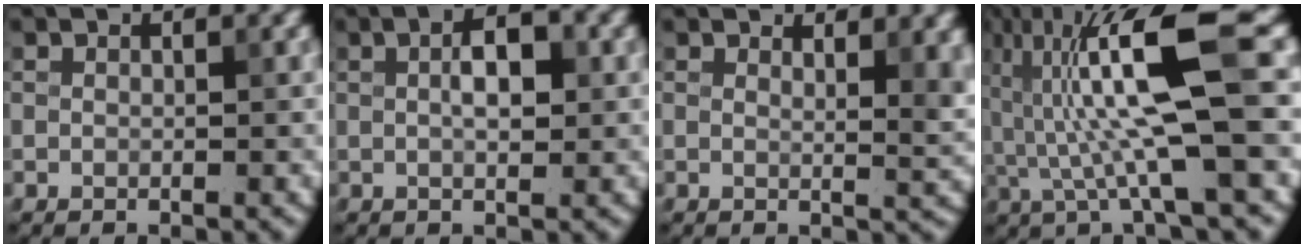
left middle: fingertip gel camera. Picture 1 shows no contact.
{"total": 3.2, "force": [0.5, 1.3, 2.8], "torque": [-0.055, 0.010, 0.006]}
{"total": 3.5, "force": [2.3, 1.0, 2.5], "torque": [-0.027, 0.004, 0.036]}
{"total": 10.4, "force": [1.4, 1.6, 10.2], "torque": [-0.194, 0.012, 0.029]}